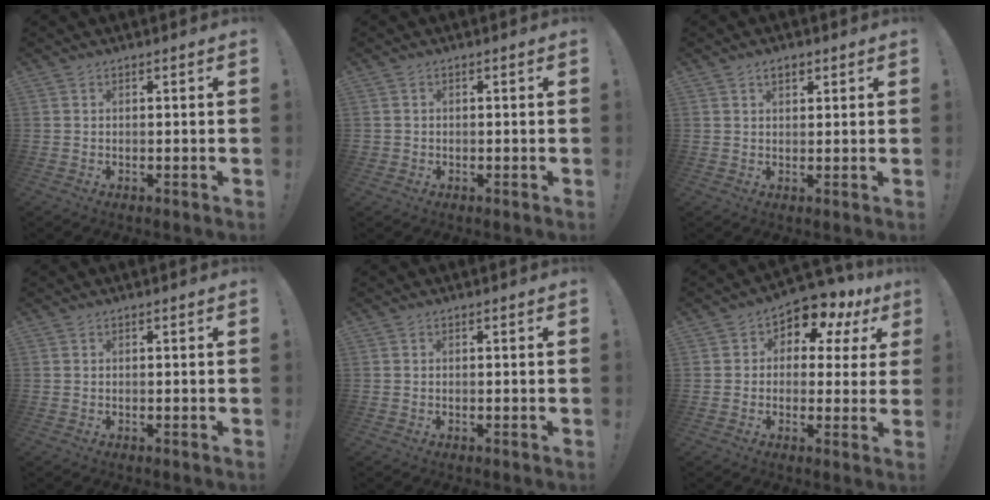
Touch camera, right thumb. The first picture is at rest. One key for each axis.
{"total": 0.9, "fx": -0.2, "fy": 0.9, "fz": 0.2, "tx": -0.003, "ty": 0.003, "tz": -0.005}
{"total": 2.7, "fx": 1.5, "fy": 1.6, "fz": 1.7, "tx": -0.027, "ty": 0.001, "tz": 0.025}
{"total": 0.0}
{"total": 0.0}
{"total": 7.0, "fx": 4.1, "fy": 4.5, "fz": 3.4, "tx": -0.054, "ty": -0.036, "tz": 0.075}